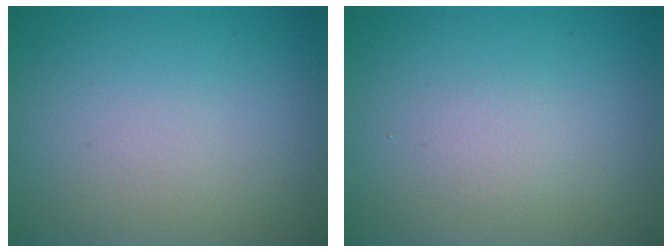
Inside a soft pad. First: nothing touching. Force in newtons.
{"total": 0.9, "press": 0.9, "slide": 0.1}